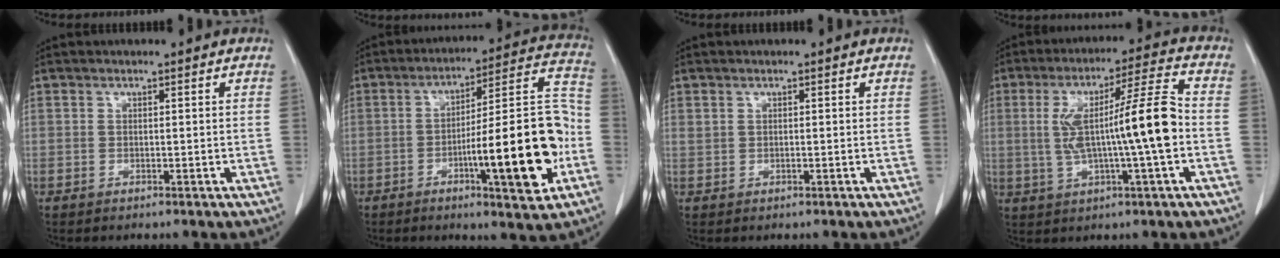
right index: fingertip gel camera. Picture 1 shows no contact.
{"total": 18.9, "force": [-5.5, 2.3, 17.9], "torque": [-0.249, 0.018, -0.076]}
{"total": 0.6, "force": [0.2, 0.4, 0.4], "torque": [-0.014, 0.004, 0.009]}
{"total": 13.7, "force": [-0.7, 0.2, 13.6], "torque": [-0.242, 0.019, -0.012]}